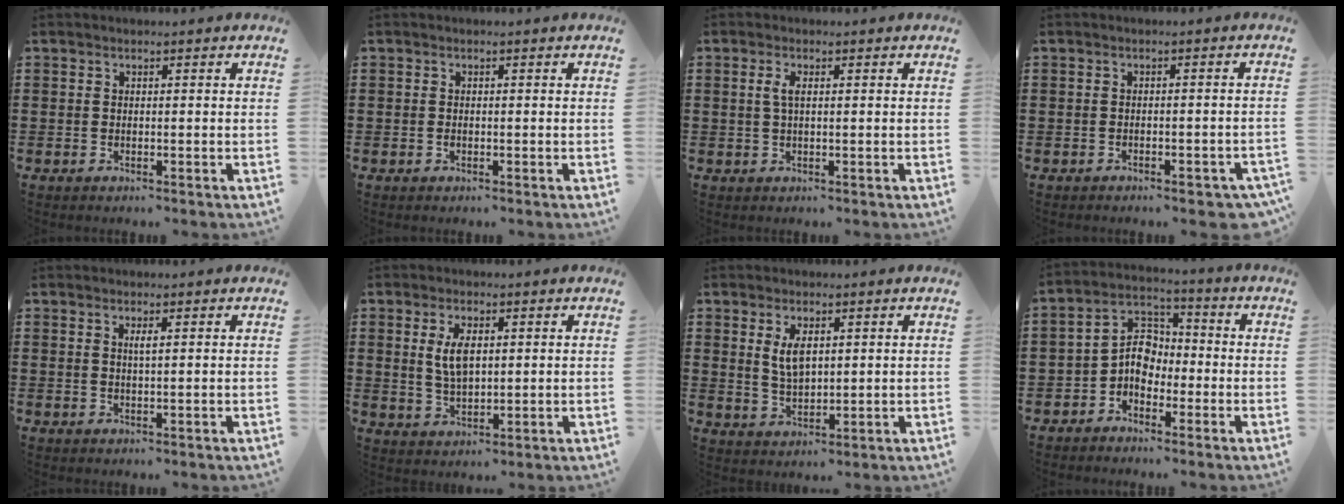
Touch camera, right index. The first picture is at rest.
{"total": 0.5, "force": [-0.2, 0.4, 0.3], "torque": [-0.007, 0.001, -0.005]}
{"total": 1.9, "force": [0.3, 0.6, 1.8], "torque": [-0.036, 0.005, 0.003]}
{"total": 2.2, "force": [-1.8, 0.4, 1.1], "torque": [-0.021, 0.000, -0.034]}
{"total": 1.2, "force": [0.4, 0.1, 1.1], "torque": [-0.023, 0.000, 0.006]}
{"total": 5.0, "force": [1.2, 2.4, 4.2], "torque": [-0.089, 0.009, 0.020]}
{"total": 4.2, "force": [1.5, 2.0, 3.4], "torque": [-0.064, 0.003, 0.024]}
{"total": 5.4, "force": [-1.7, 4.1, 3.2], "torque": [-0.073, 0.015, -0.038]}